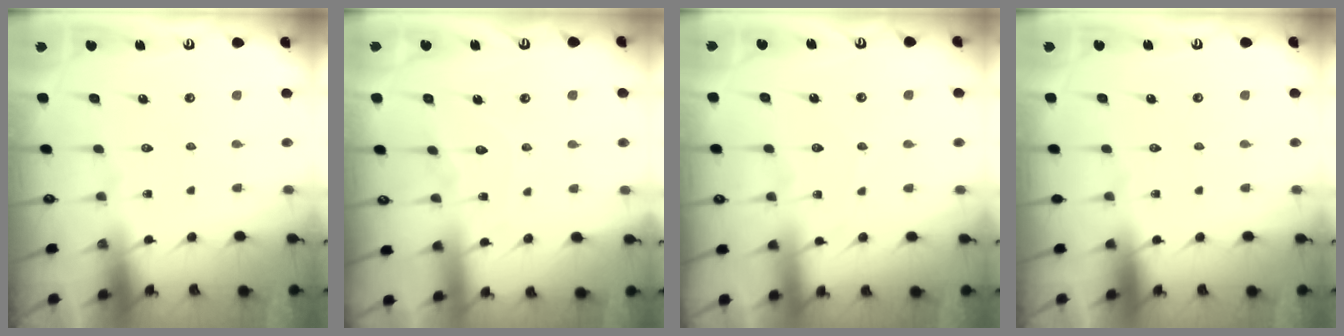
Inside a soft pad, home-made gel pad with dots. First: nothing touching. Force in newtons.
{"total": 6.1, "press": 6.1, "slide": 0.6}
{"total": 2.5, "press": 2.5, "slide": 0.3}
{"total": 0.0}